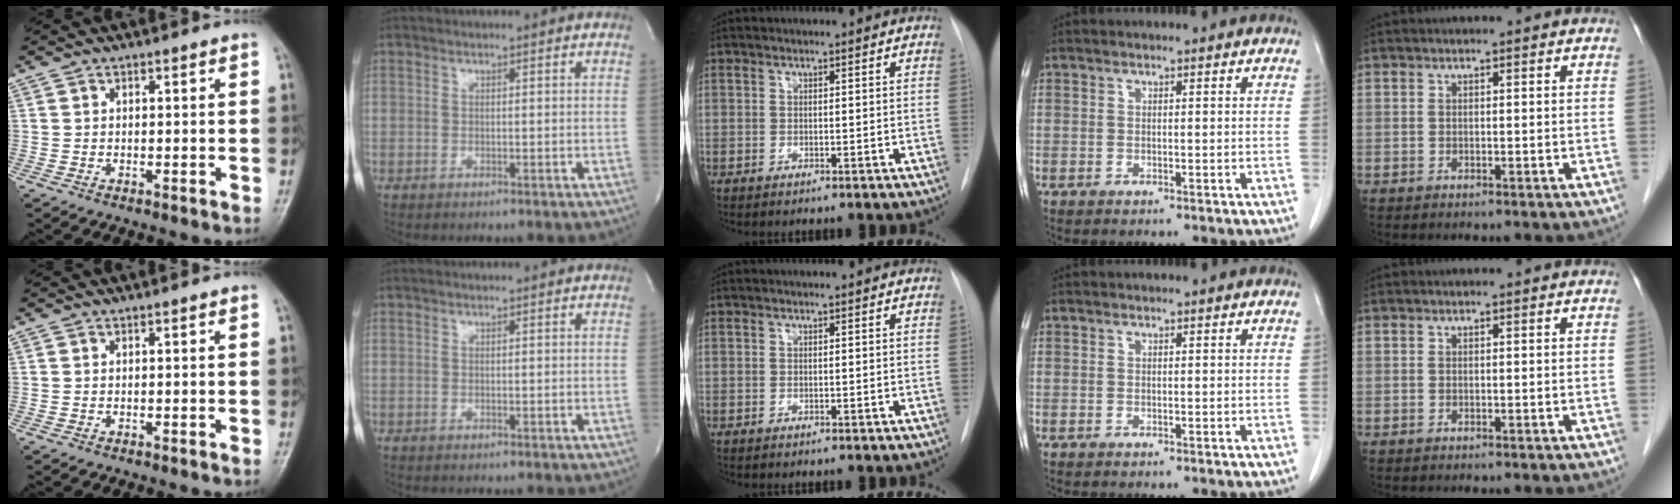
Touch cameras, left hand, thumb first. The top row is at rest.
{}